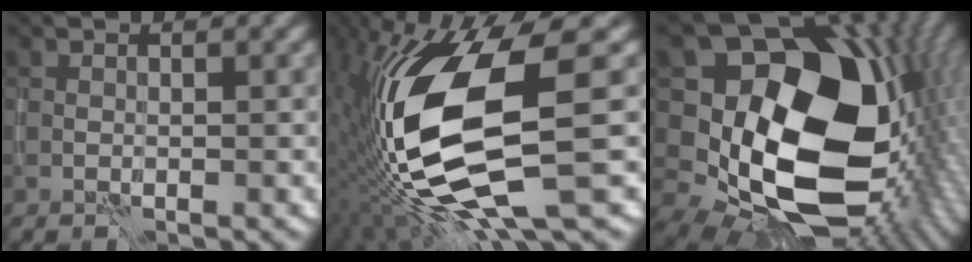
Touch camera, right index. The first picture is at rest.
{"total": 15.1, "force": [-2.7, 4.4, 14.2], "torque": [-0.287, -0.009, -0.040]}
{"total": 19.9, "force": [1.5, 14.6, 13.5], "torque": [-0.252, -0.048, 0.073]}